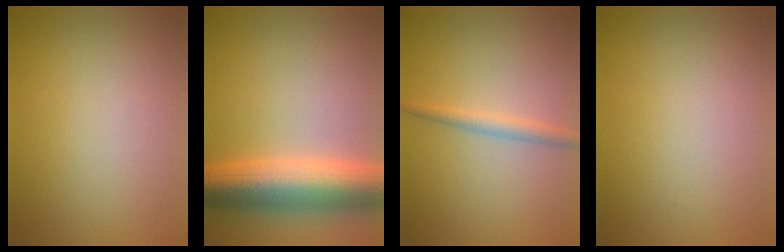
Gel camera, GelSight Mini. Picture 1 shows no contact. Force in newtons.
{"total": 9.8, "press": 9.8, "slide": 0.1}
{"total": 1.7, "press": 1.7, "slide": 0.0}
{"total": 0.0}